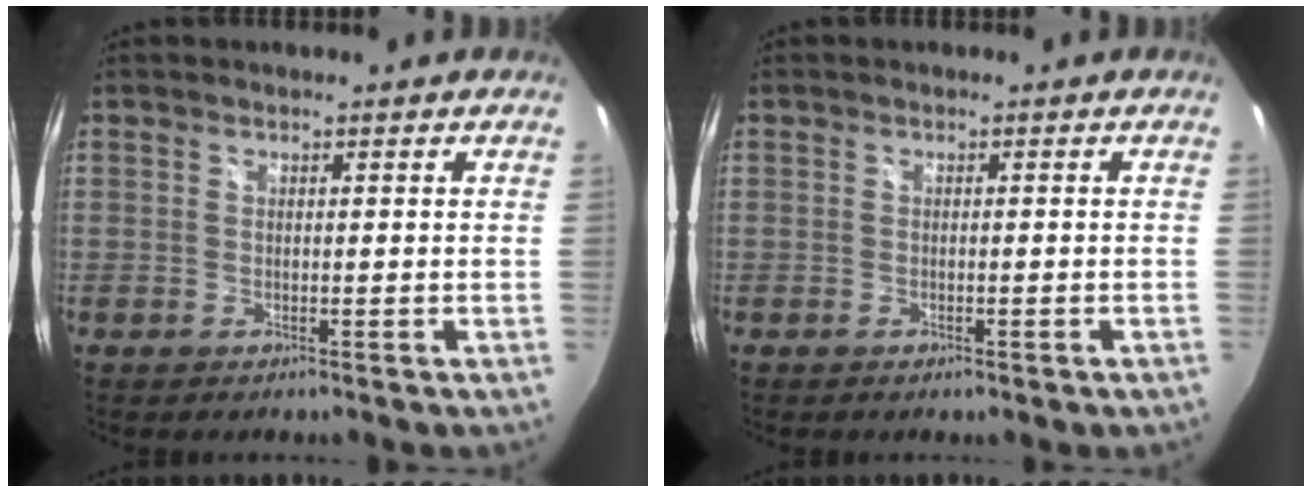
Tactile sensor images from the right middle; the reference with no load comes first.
{"total": 1.2, "force": [-0.8, 0.5, 0.8], "torque": [-0.012, -0.003, -0.013]}